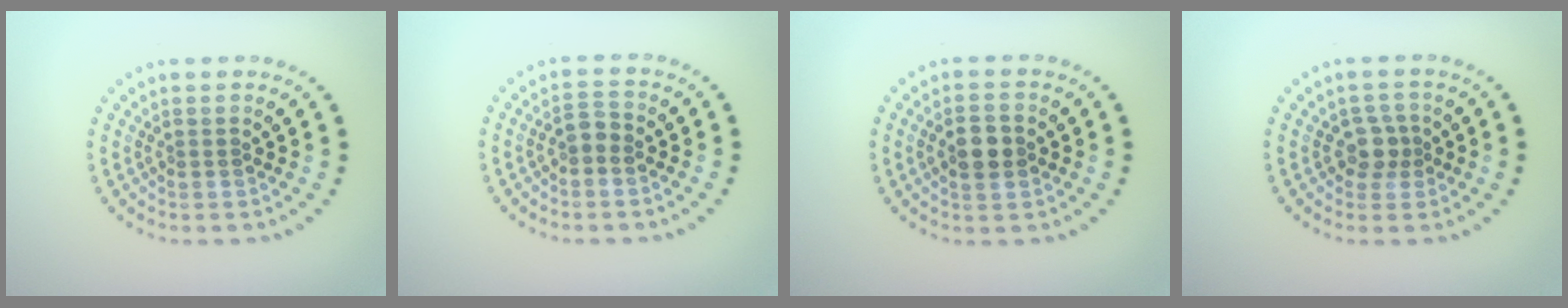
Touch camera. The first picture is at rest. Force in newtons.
{"total": 1.5, "press": 1.4, "slide": 0.6}
{"total": 2.8, "press": 2.8, "slide": 0.1}
{"total": 2.0, "press": 1.7, "slide": 1.0}